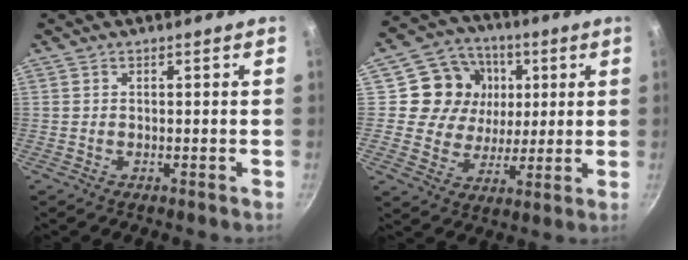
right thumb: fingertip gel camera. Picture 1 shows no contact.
{"total": 13.7, "force": [3.3, 12.2, 5.3], "torque": [-0.065, -0.004, 0.049]}